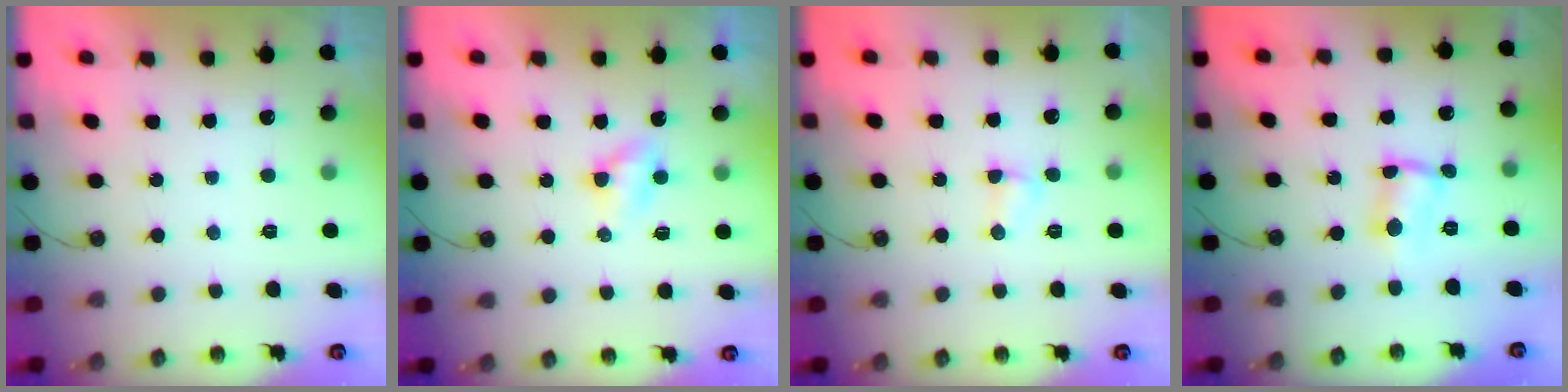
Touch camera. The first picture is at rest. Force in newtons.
{"total": 3.0, "press": 3.0, "slide": 0.3}
{"total": 2.5, "press": 2.5, "slide": 0.5}
{"total": 2.0, "press": 2.0, "slide": 0.6}